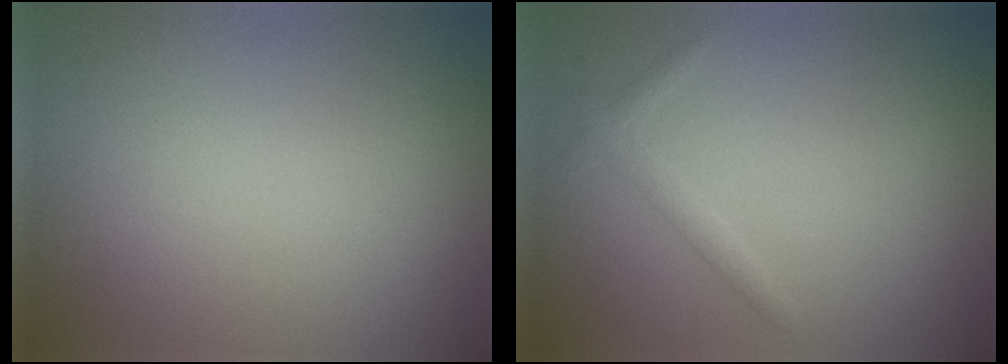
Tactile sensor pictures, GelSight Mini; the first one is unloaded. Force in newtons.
{"total": 1.2, "press": 1.2, "slide": 0.1}